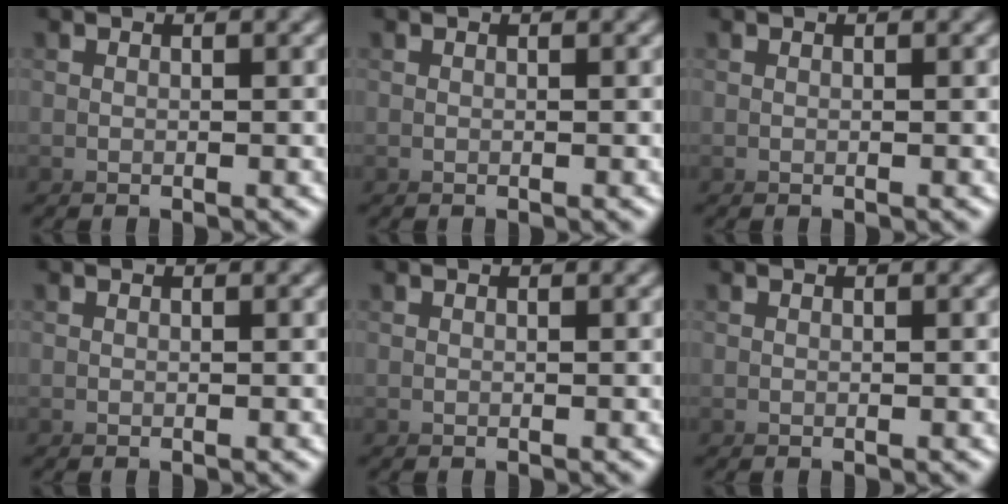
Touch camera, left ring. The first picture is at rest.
{"total": 0.0}
{"total": 0.0}
{"total": 0.0}
{"total": 0.0}
{"total": 0.0}